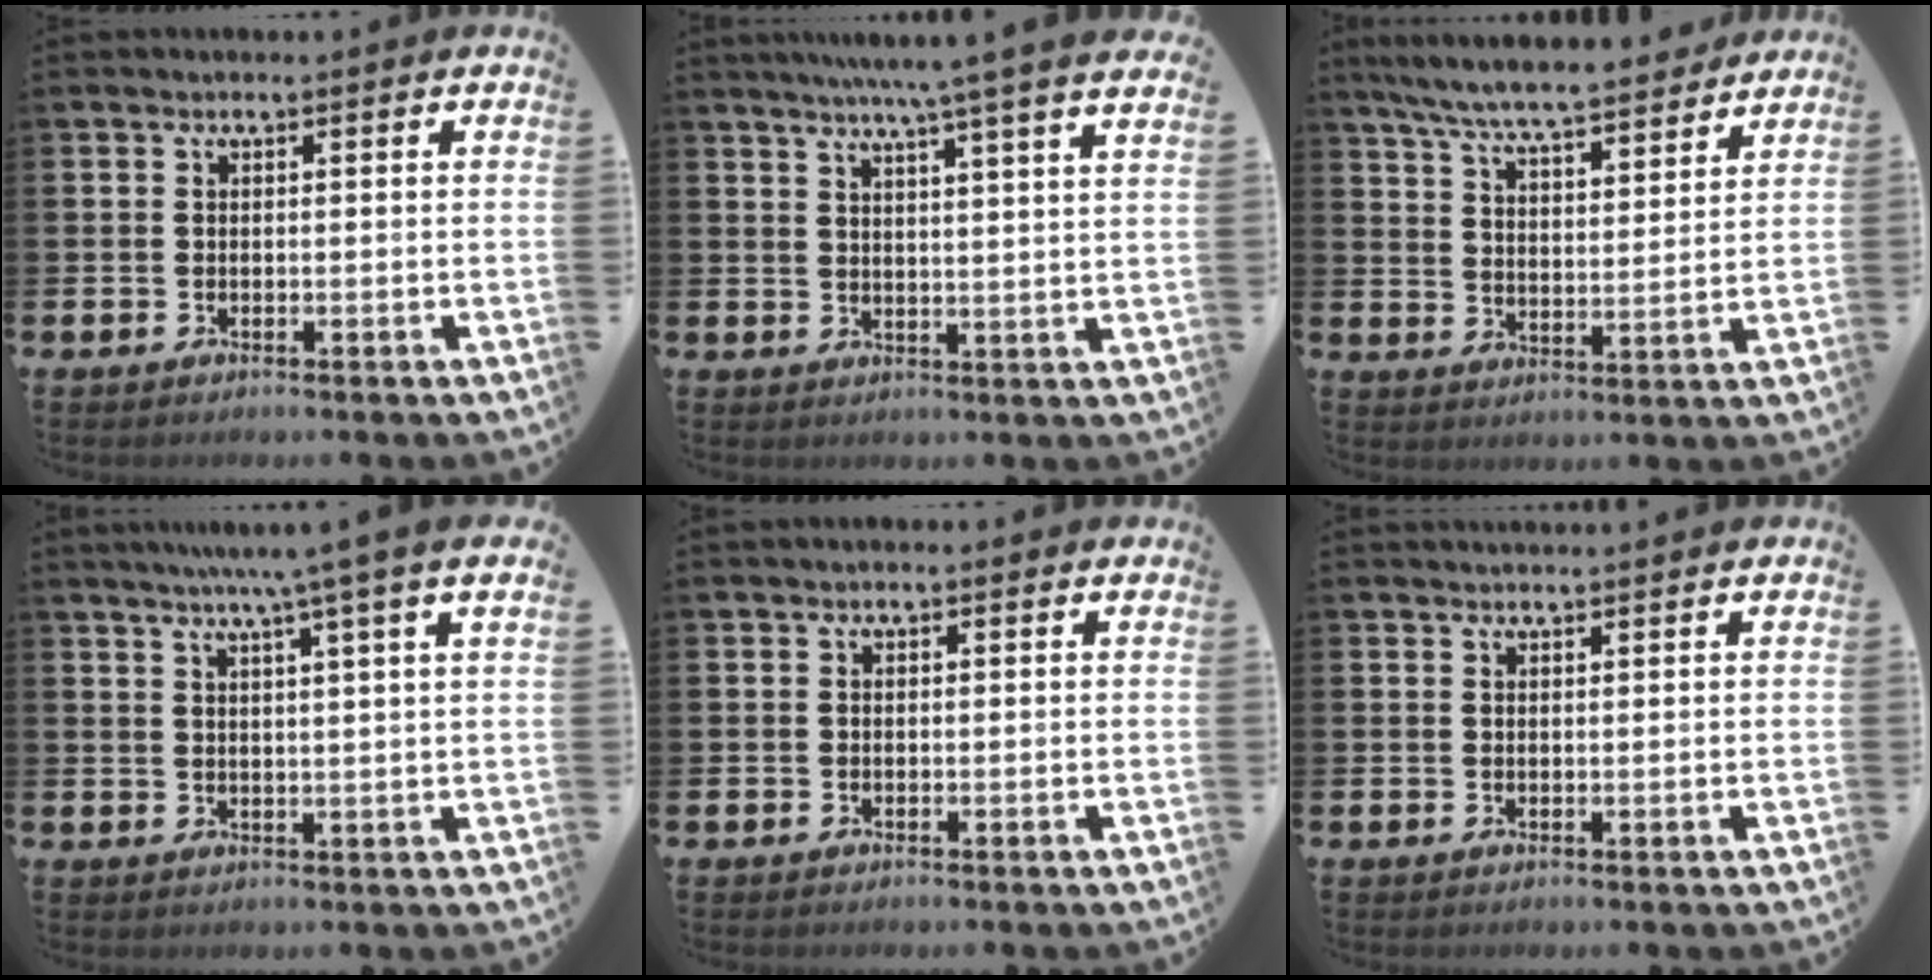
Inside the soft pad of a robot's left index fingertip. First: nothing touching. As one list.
[{"total": 6.1, "force": [5.4, -1.2, 2.5], "torque": [-0.055, -0.029, 0.090]}, {"total": 7.6, "force": [7.3, 0.5, 2.1], "torque": [-0.074, -0.046, 0.130]}, {"total": 5.1, "force": [4.2, -1.1, 2.7], "torque": [-0.052, -0.017, 0.068]}, {"total": 0.0}, {"total": 1.1, "force": [1.1, -0.1, 0.0], "torque": [0.014, -0.008, 0.018]}]